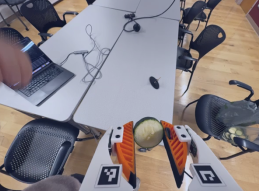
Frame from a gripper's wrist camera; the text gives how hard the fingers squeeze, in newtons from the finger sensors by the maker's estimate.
{"total": 8.2, "left": 8.1, "right": 8.3}